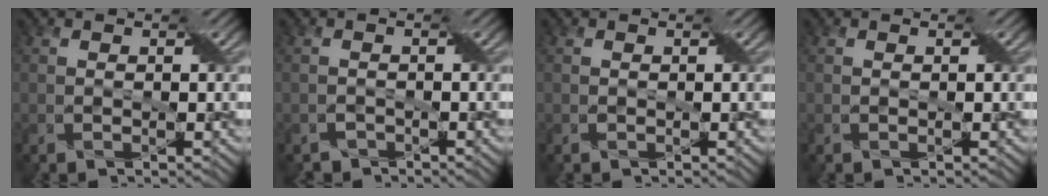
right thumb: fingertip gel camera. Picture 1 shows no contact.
{"total": 1.4, "force": [-1.3, 0.6, 0.0], "torque": [0.000, 0.002, -0.025]}
{"total": 0.0}
{"total": 0.0}